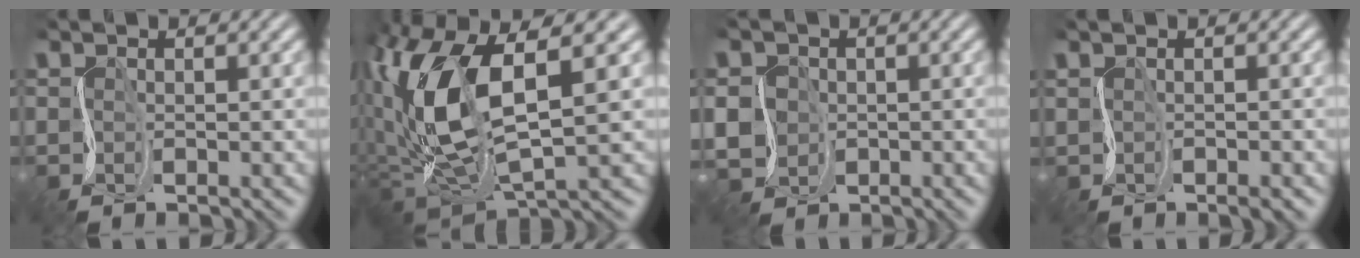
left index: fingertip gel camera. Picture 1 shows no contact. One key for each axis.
{"total": 11.0, "fx": 1.4, "fy": 4.7, "fz": 9.9, "tx": -0.209, "ty": 0.003, "tz": 0.026}
{"total": 4.7, "fx": -0.8, "fy": 4.2, "fz": 2.0, "tx": -0.047, "ty": -0.001, "tz": -0.034}
{"total": 1.4, "fx": -0.5, "fy": 0.6, "fz": 1.1, "tx": -0.014, "ty": -0.005, "tz": -0.002}